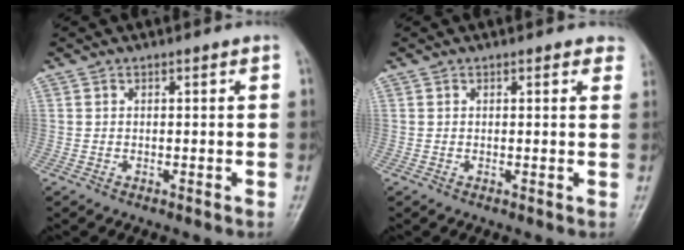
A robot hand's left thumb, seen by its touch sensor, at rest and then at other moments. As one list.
[{"total": 2.1, "force": [1.4, 1.0, 1.2], "torque": [0.004, 0.000, 0.008]}]